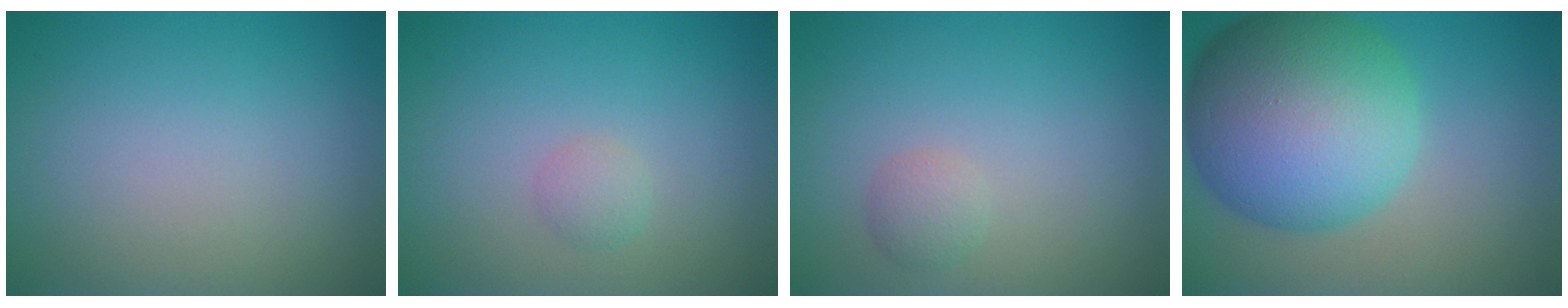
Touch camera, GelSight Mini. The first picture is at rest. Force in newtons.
{"total": 1.1, "press": 1.1, "slide": 0.0}
{"total": 1.3, "press": 1.3, "slide": 0.2}
{"total": 14.0, "press": 14.0, "slide": 0.3}